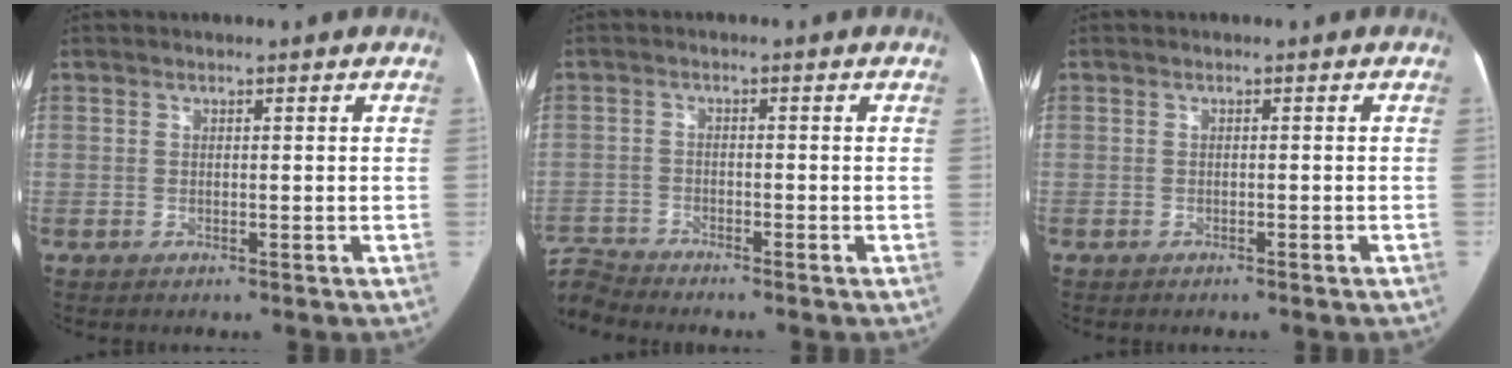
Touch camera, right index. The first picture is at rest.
{"total": 4.5, "force": [-4.4, -0.3, -0.8], "torque": [0.010, -0.010, -0.085]}
{"total": 1.3, "force": [-1.1, 0.1, 0.6], "torque": [-0.008, -0.002, -0.014]}